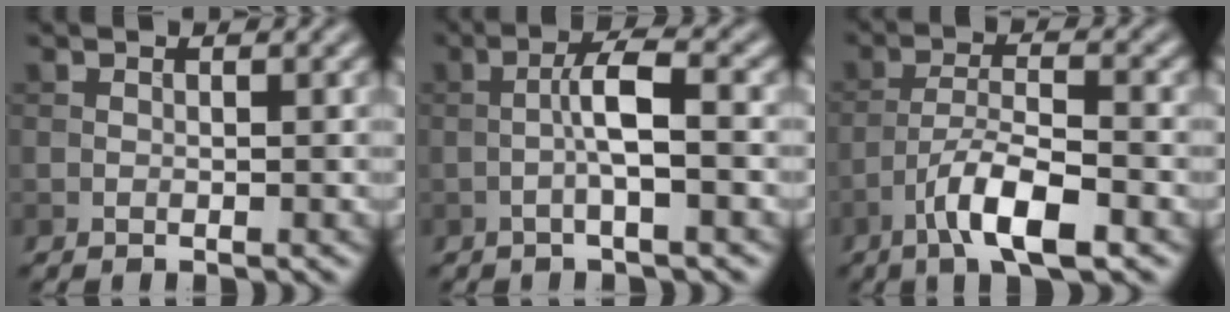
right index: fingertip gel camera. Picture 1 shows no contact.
{"total": 3.8, "force": [-0.8, 0.4, 3.7], "torque": [-0.065, 0.013, -0.020]}
{"total": 6.5, "force": [-3.6, 1.7, 5.1], "torque": [-0.092, 0.006, -0.069]}